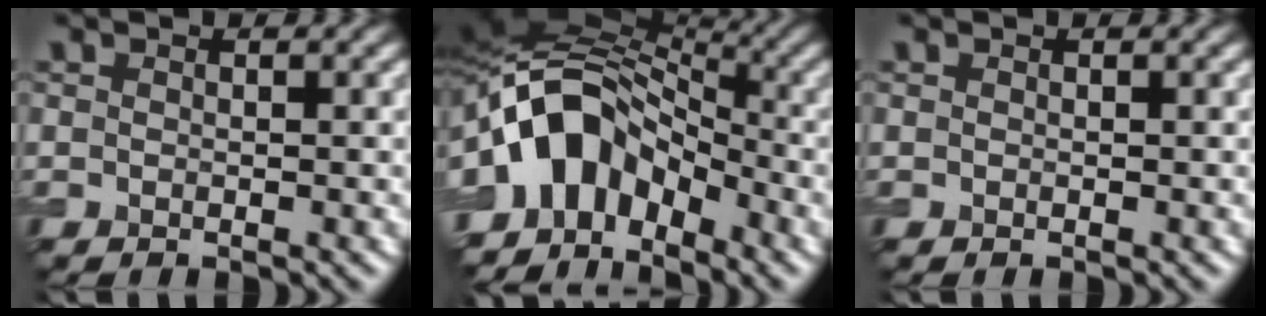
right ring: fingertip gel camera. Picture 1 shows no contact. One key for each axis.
{"total": 10.1, "fx": -3.5, "fy": 6.6, "fz": 6.9, "tx": -0.107, "ty": 0.021, "tz": -0.075}
{"total": 0.0}